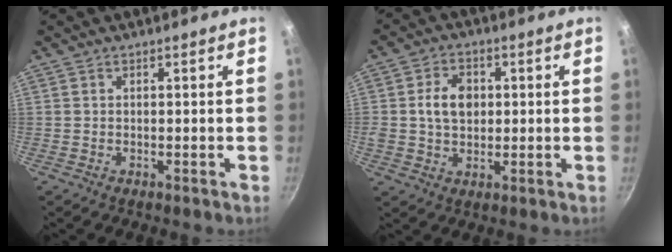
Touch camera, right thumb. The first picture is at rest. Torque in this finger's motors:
{"motor_torque": [0.92, 1.17, 1.02, 0.03, 0.11]}